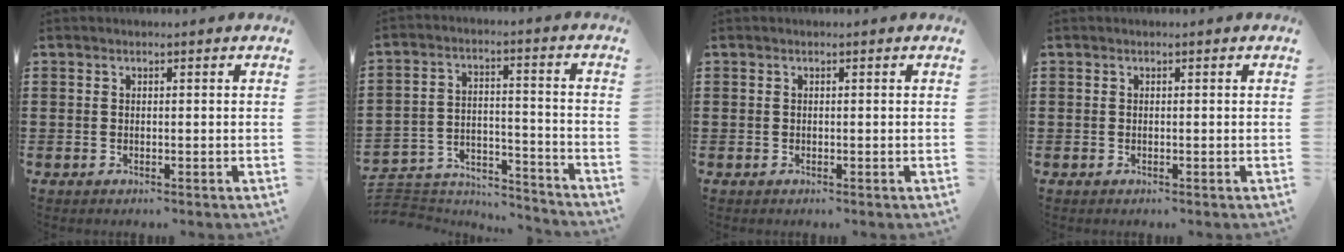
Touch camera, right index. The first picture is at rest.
{"total": 5.5, "force": [-5.4, 0.9, 0.6], "torque": [-0.025, 0.004, -0.112]}
{"total": 0.0}
{"total": 0.0}